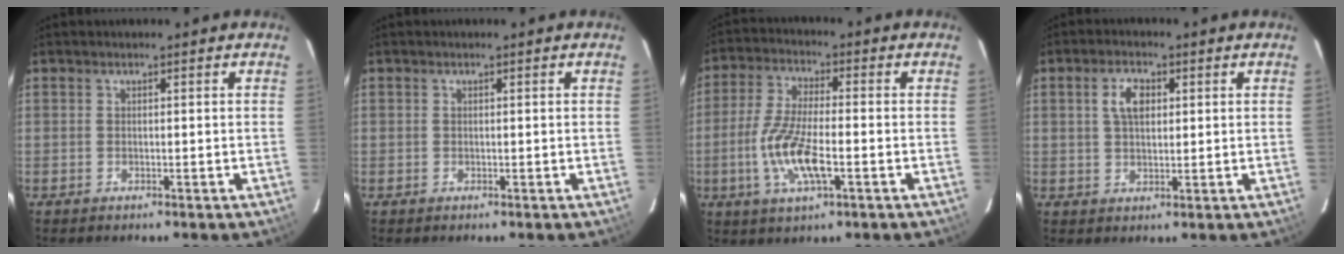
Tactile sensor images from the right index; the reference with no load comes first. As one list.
[{"total": 0.0}, {"total": 11.1, "force": [-3.2, 2.9, 10.2], "torque": [-0.214, -0.008, -0.063]}, {"total": 4.7, "force": [1.5, 2.7, 3.6], "torque": [-0.066, 0.011, 0.029]}]